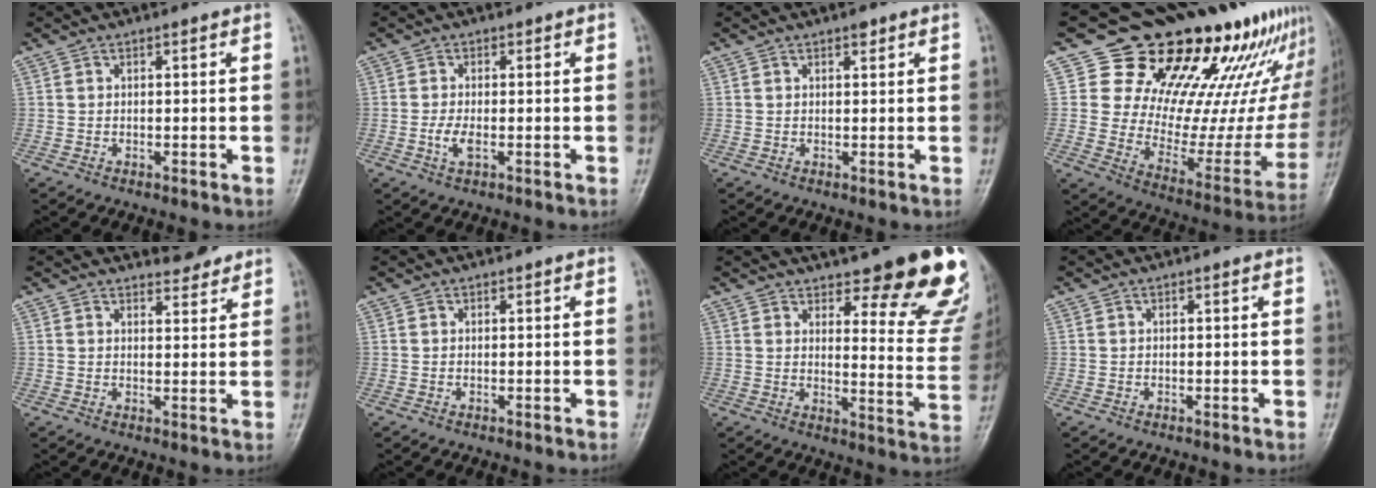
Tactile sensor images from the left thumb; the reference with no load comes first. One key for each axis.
{"total": 3.0, "fx": -0.8, "fy": 1.3, "fz": 2.6, "tx": -0.057, "ty": 0.004, "tz": -0.016}
{"total": 1.3, "fx": 0.8, "fy": 0.6, "fz": 0.7, "tx": -0.004, "ty": -0.003, "tz": 0.010}
{"total": 27.1, "fx": 18.4, "fy": 13.6, "fz": 14.6, "tx": -0.150, "ty": -0.091, "tz": 0.259}
{"total": 3.6, "fx": 3.3, "fy": 1.1, "fz": 0.7, "tx": 0.007, "ty": -0.024, "tz": 0.046}
{"total": 0.0}
{"total": 19.0, "fx": 13.0, "fy": 6.0, "fz": 12.5, "tx": -0.105, "ty": -0.086, "tz": 0.155}
{"total": 0.0}